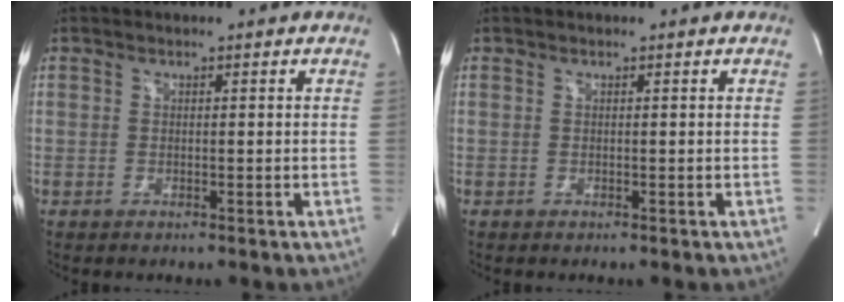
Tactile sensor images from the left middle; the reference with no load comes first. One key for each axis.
{"total": 0.0}